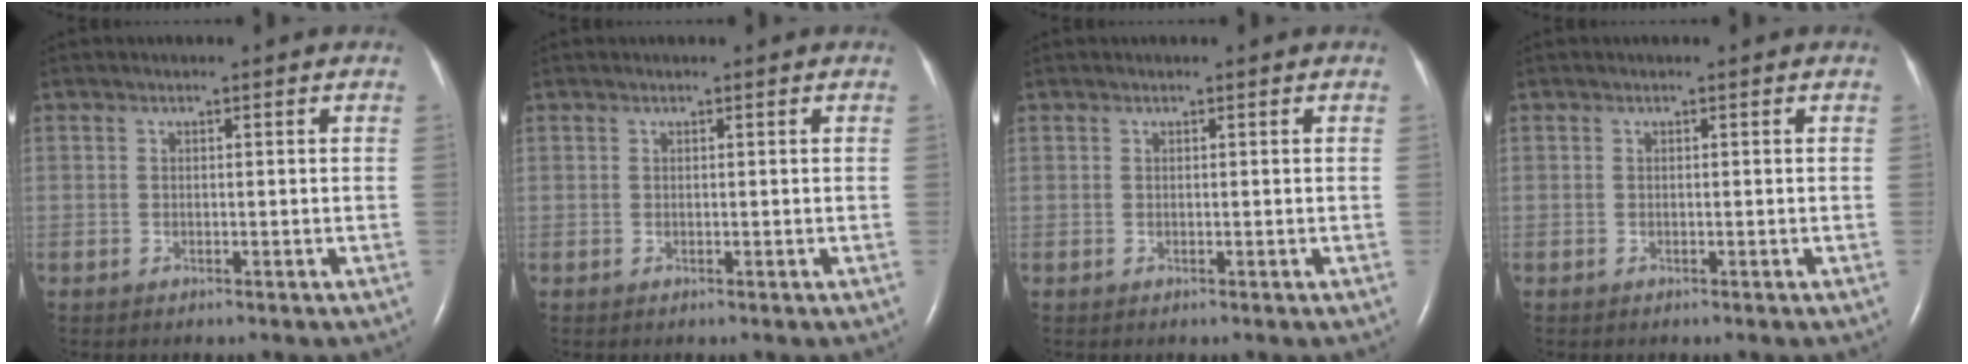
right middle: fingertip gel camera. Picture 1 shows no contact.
{"total": 0.0}
{"total": 0.0}
{"total": 0.0}